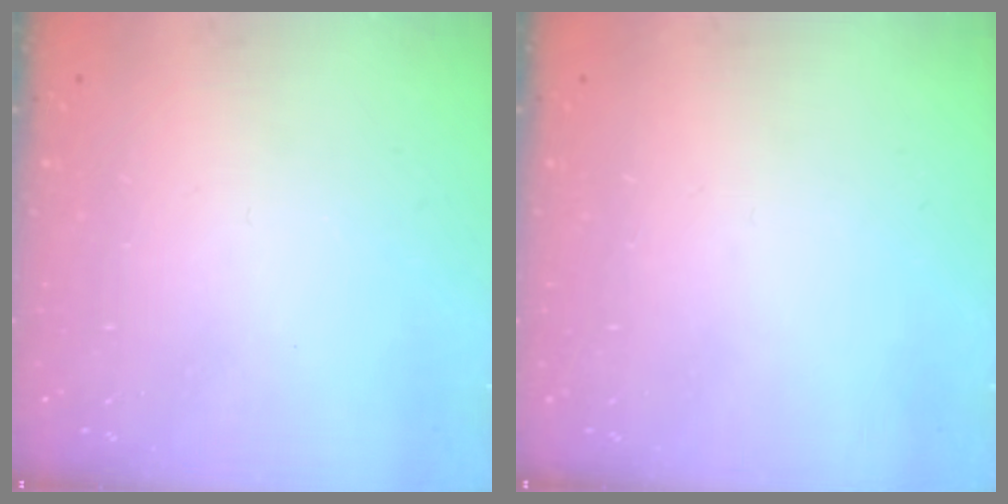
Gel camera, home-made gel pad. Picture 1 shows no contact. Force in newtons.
{"total": 0.0}